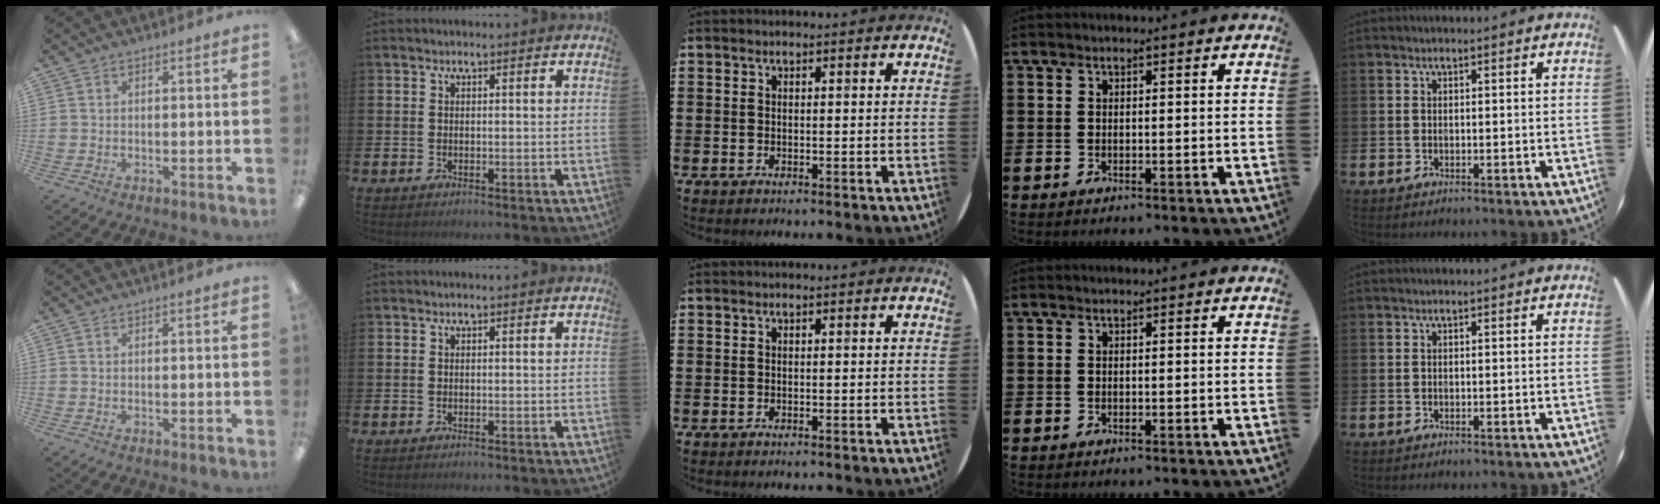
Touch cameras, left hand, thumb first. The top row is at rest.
{}